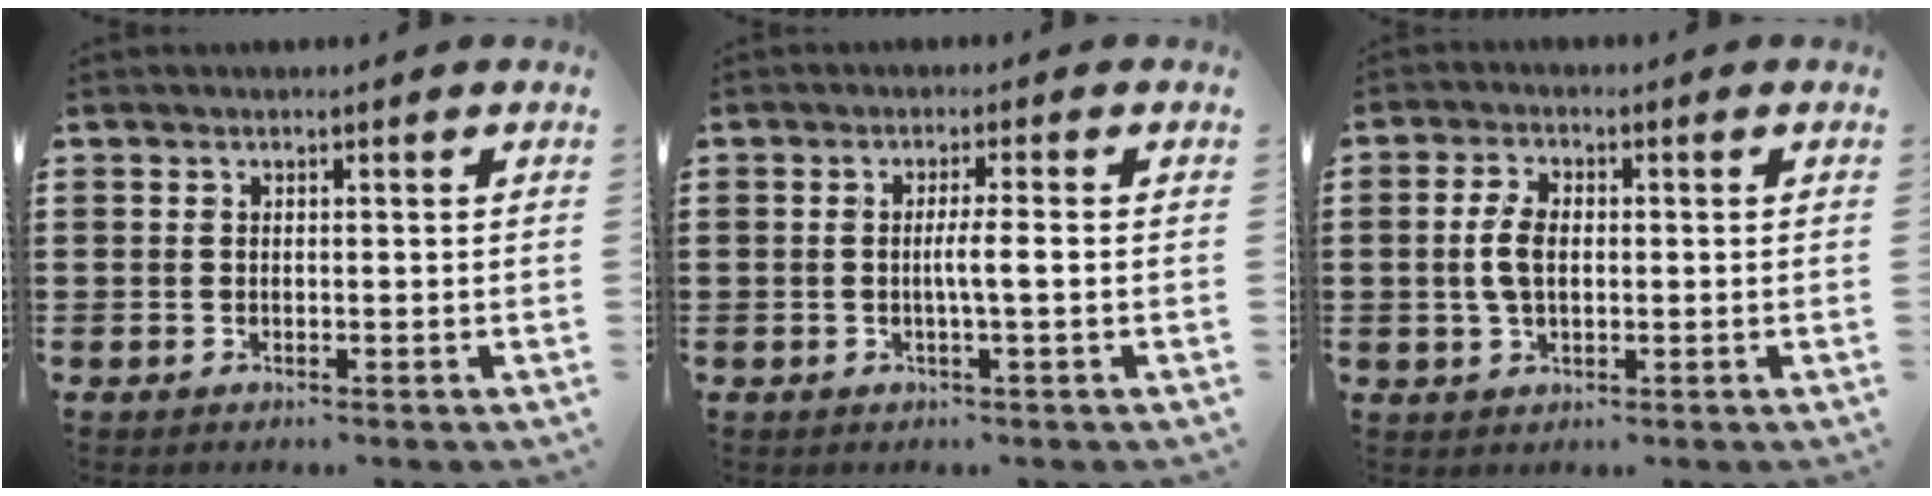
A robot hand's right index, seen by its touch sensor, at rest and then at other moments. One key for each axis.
{"total": 3.0, "fx": -0.4, "fy": -0.1, "fz": 2.9, "tx": -0.051, "ty": -0.007, "tz": -0.010}
{"total": 4.9, "fx": 0.2, "fy": 2.6, "fz": 4.2, "tx": -0.099, "ty": 0.003, "tz": -0.003}